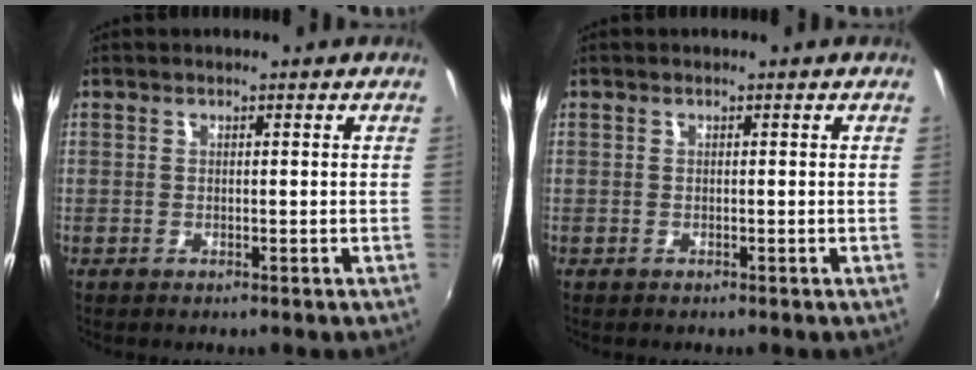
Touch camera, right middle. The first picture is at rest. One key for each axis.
{"total": 0.0}